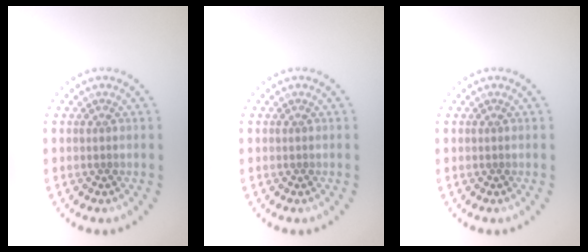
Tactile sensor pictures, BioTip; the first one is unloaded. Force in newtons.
{"total": 0.0}
{"total": 0.0}